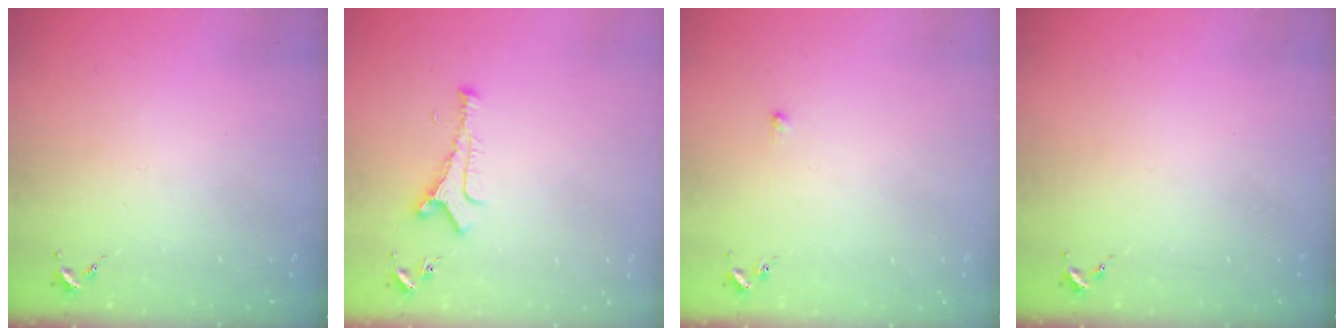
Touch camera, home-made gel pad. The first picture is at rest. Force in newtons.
{"total": 5.1, "press": 5.0, "slide": 0.7}
{"total": 2.7, "press": 2.7, "slide": 0.6}
{"total": 0.0}